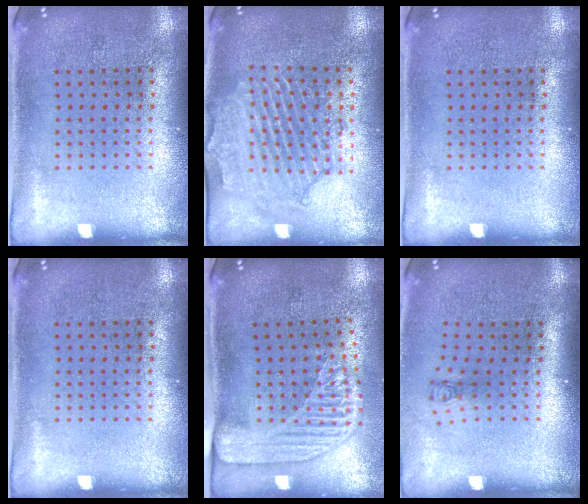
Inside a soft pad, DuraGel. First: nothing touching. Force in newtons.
{"total": 2.1, "press": 2.0, "slide": 0.6}
{"total": 0.0}
{"total": 0.0}
{"total": 2.2, "press": 1.8, "slide": 1.3}
{"total": 0.7, "press": 0.4, "slide": 0.6}